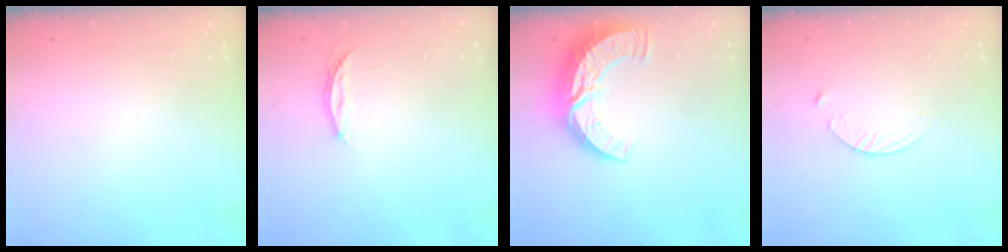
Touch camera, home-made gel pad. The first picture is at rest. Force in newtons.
{"total": 4.0, "press": 3.9, "slide": 0.5}
{"total": 11.6, "press": 11.5, "slide": 1.0}
{"total": 3.1, "press": 3.1, "slide": 0.3}